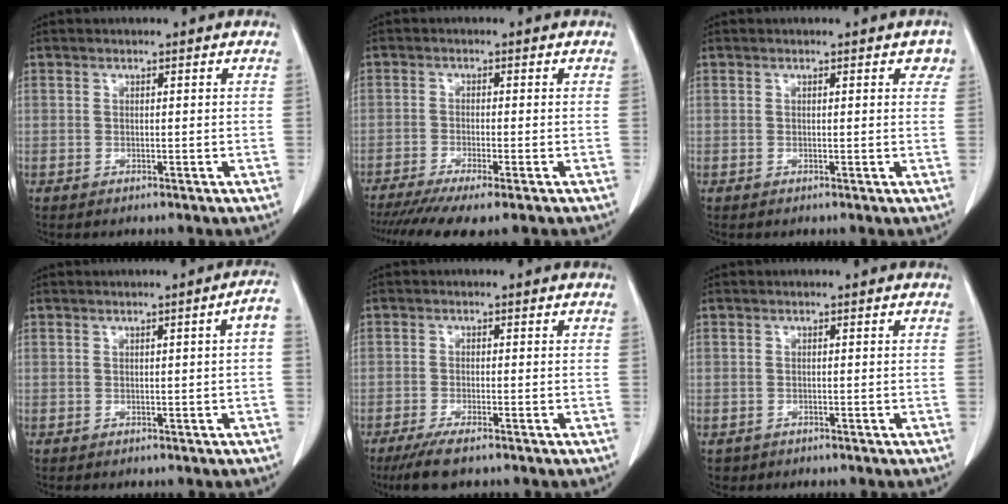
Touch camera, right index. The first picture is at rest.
{"total": 8.9, "force": [-6.8, 0.6, 5.7], "torque": [-0.086, -0.014, -0.110]}
{"total": 2.1, "force": [1.0, 0.8, 1.7], "torque": [-0.007, 0.002, 0.004]}
{"total": 2.4, "force": [-0.1, -0.1, 2.4], "torque": [-0.025, 0.004, -0.001]}
{"total": 5.2, "force": [-3.8, 0.8, 3.5], "torque": [-0.065, -0.014, -0.063]}
{"total": 1.5, "force": [-0.9, 1.2, 0.1], "torque": [-0.011, 0.002, -0.012]}